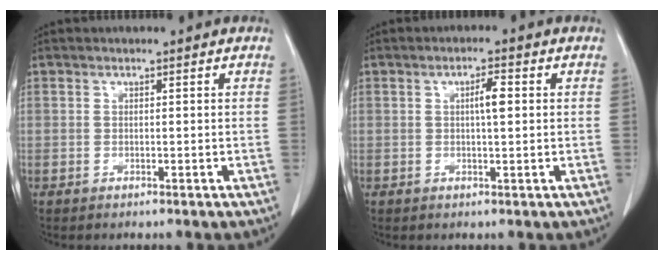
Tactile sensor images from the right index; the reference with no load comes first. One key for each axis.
{"total": 2.7, "fx": 0.5, "fy": 0.3, "fz": 2.6, "tx": -0.044, "ty": 0.004, "tz": 0.009}